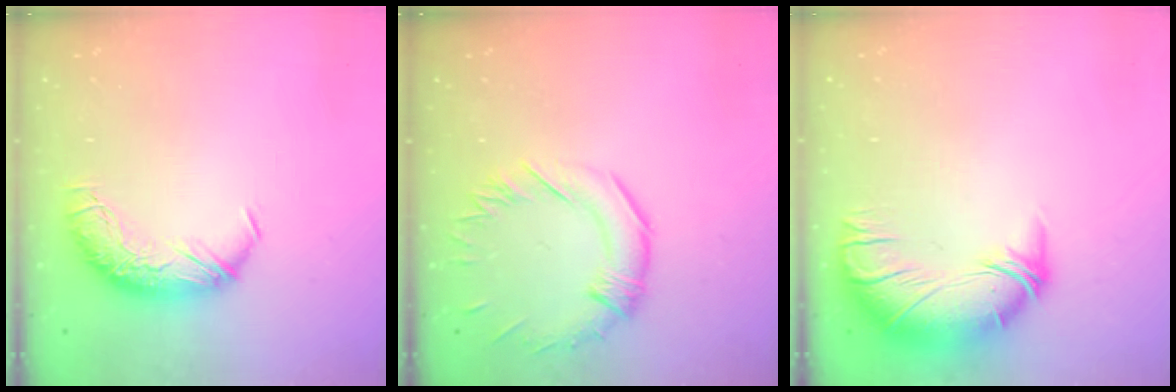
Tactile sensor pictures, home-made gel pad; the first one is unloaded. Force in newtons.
{"total": 1.0, "press": 0.6, "slide": 0.8}
{"total": 2.7, "press": 0.3, "slide": 2.7}